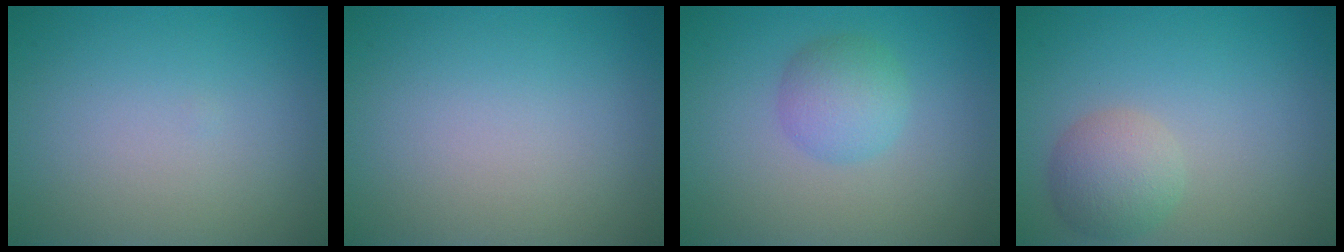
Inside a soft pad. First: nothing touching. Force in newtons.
{"total": 0.0}
{"total": 2.9, "press": 2.9, "slide": 0.0}
{"total": 3.2, "press": 3.2, "slide": 0.1}